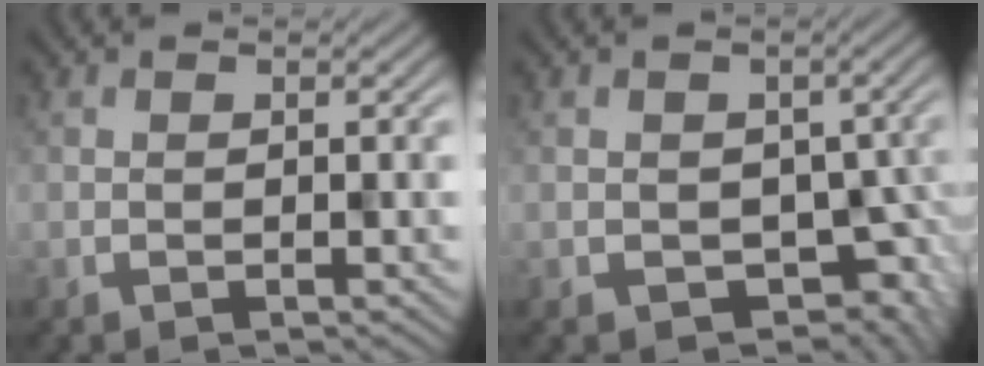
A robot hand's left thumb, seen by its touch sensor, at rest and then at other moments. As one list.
[{"total": 6.0, "force": [-2.5, 4.6, 2.9], "torque": [-0.026, -0.010, -0.014]}]